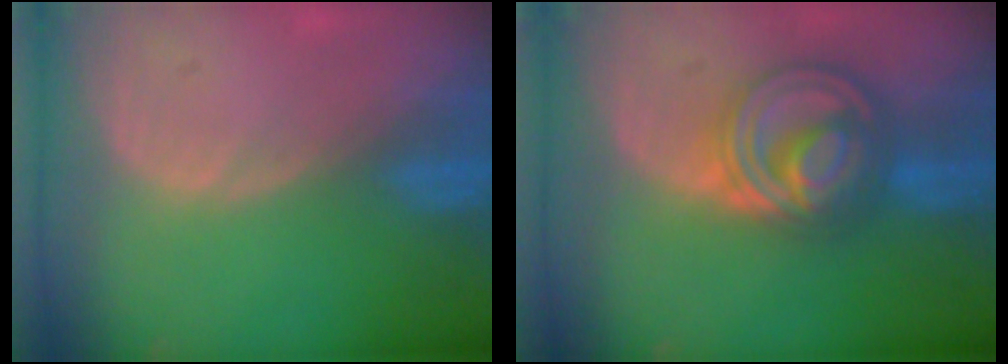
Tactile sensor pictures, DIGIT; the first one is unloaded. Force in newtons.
{"total": 8.8, "press": 8.8, "slide": 0.7}